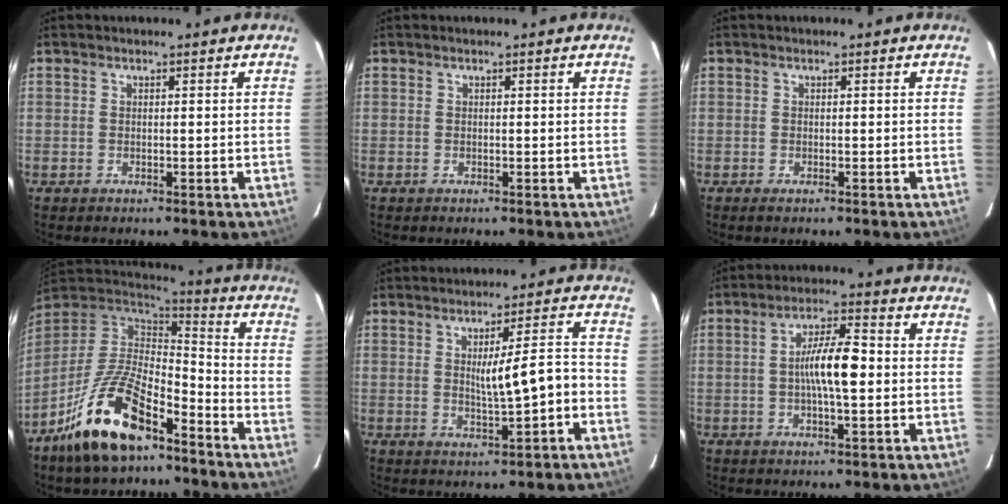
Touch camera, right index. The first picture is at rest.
{"total": 0.0}
{"total": 0.6, "force": [-0.3, 0.0, 0.5], "torque": [-0.008, -0.001, -0.004]}
{"total": 16.7, "force": [-10.5, 5.8, 11.6], "torque": [-0.234, 0.003, -0.197]}
{"total": 6.5, "force": [-1.0, 0.5, 6.5], "torque": [-0.097, 0.008, -0.009]}
{"total": 8.1, "force": [-0.2, 1.5, 7.9], "torque": [-0.146, 0.012, -0.006]}